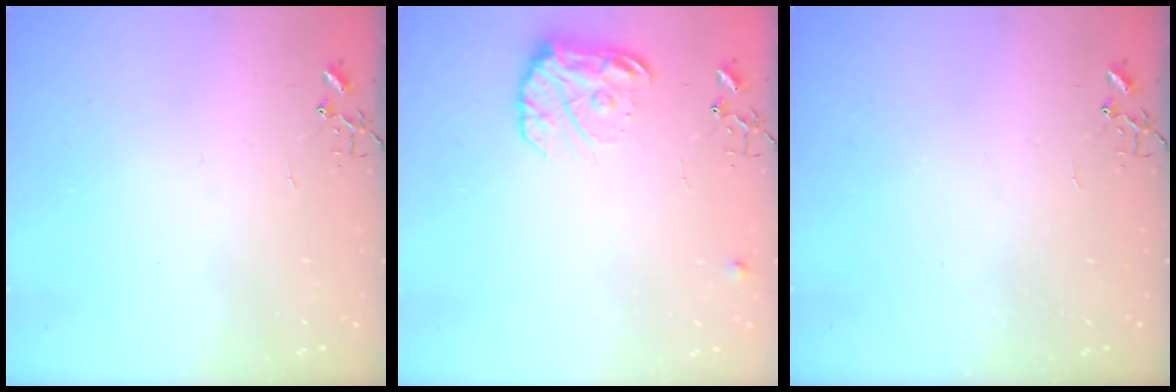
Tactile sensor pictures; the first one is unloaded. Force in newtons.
{"total": 12.7, "press": 12.6, "slide": 0.7}
{"total": 0.0}